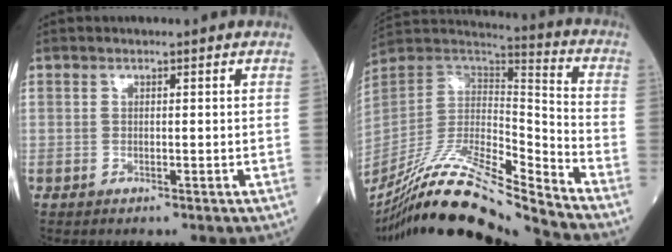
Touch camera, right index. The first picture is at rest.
{"total": 20.0, "force": [-17.4, -0.3, 9.8], "torque": [-0.205, 0.007, -0.324]}